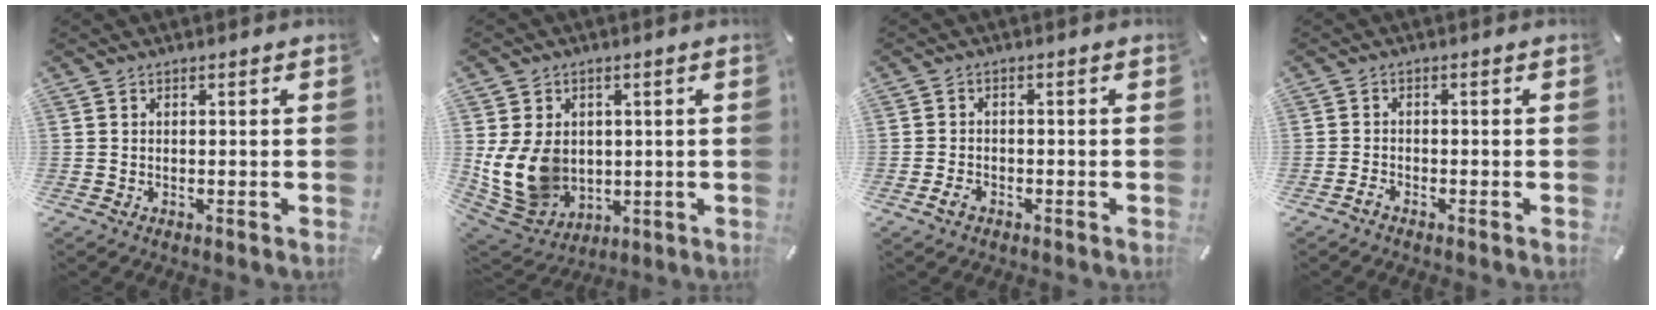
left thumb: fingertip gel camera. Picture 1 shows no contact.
{"total": 13.5, "force": [0.6, 11.3, 7.3], "torque": [-0.170, -0.014, 0.016]}
{"total": 2.5, "force": [-1.3, 1.7, 1.3], "torque": [-0.031, 0.004, -0.027]}
{"total": 1.5, "force": [-1.2, 0.6, 0.7], "torque": [-0.014, 0.002, -0.024]}